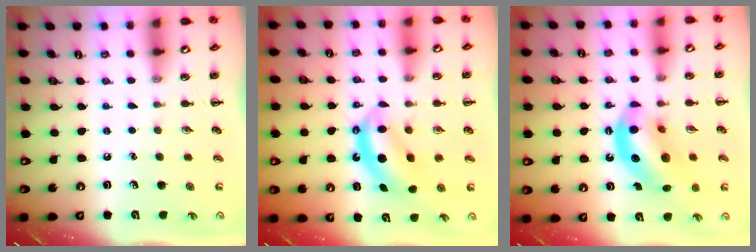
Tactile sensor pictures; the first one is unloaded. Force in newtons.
{"total": 7.8, "press": 7.7, "slide": 1.3}
{"total": 13.6, "press": 13.1, "slide": 3.6}